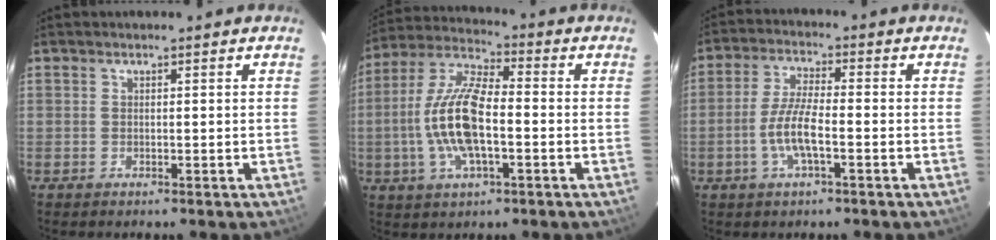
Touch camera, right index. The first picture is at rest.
{"total": 14.3, "force": [-2.6, 5.3, 13.0], "torque": [-0.271, 0.004, -0.054]}
{"total": 7.3, "force": [-2.4, 1.6, 6.7], "torque": [-0.140, 0.001, -0.049]}